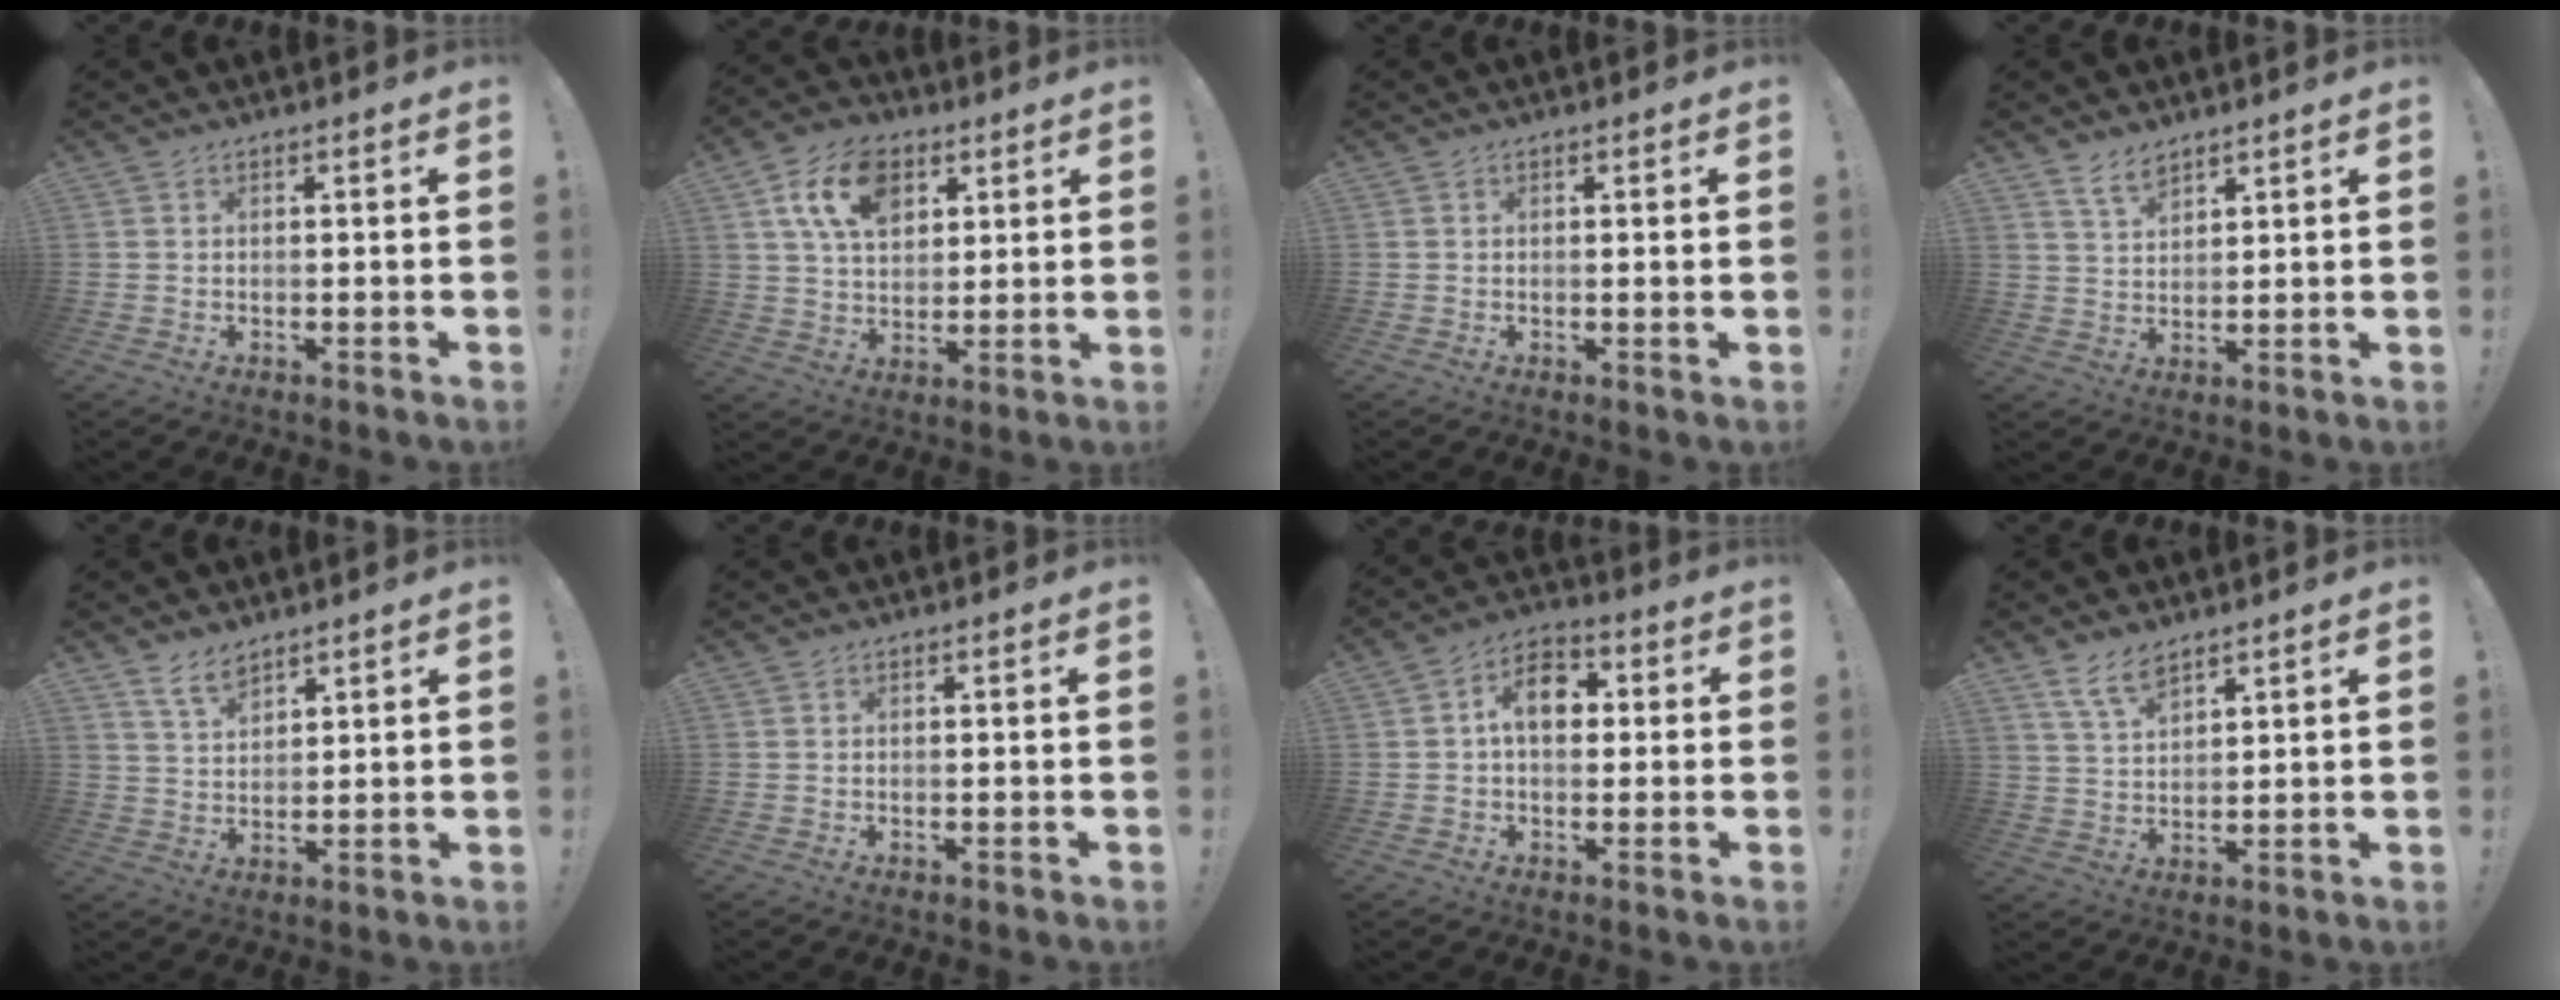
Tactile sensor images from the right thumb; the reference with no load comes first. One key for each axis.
{"total": 14.9, "fx": 6.8, "fy": 10.0, "fz": 8.6, "tx": -0.135, "ty": -0.016, "tz": 0.130}
{"total": 0.9, "fx": 0.4, "fy": -0.1, "fz": 0.8, "tx": -0.009, "ty": -0.002, "tz": 0.005}
{"total": 5.2, "fx": 4.3, "fy": 2.0, "fz": 2.3, "tx": -0.040, "ty": -0.023, "tz": 0.078}
{"total": 6.0, "fx": 4.9, "fy": 2.5, "fz": 2.5, "tx": -0.048, "ty": -0.025, "tz": 0.091}
{"total": 0.0}
{"total": 10.3, "fx": 1.8, "fy": 6.9, "fz": 7.4, "tx": -0.116, "ty": 0.015, "tz": 0.034}
{"total": 7.2, "fx": 5.6, "fy": 2.7, "fz": 3.6, "tx": -0.068, "ty": -0.027, "tz": 0.106}